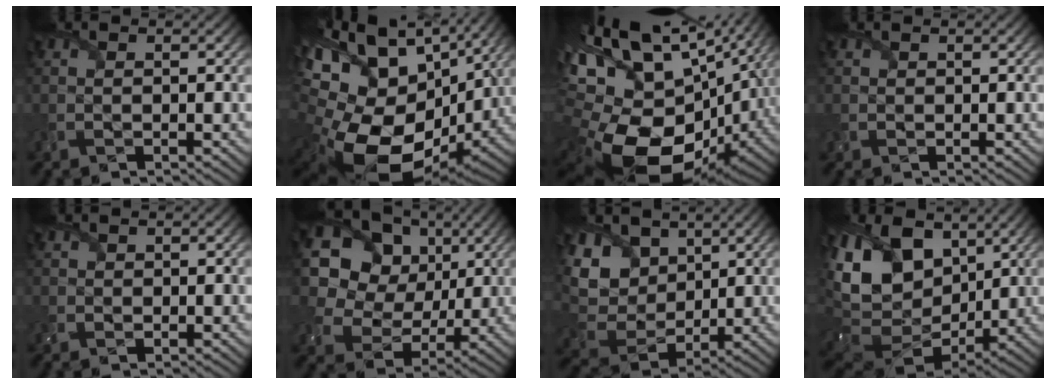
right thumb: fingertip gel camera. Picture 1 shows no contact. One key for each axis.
{"total": 20.9, "fx": 0.9, "fy": 14.1, "fz": 15.3, "tx": -0.323, "ty": -0.046, "tz": 0.054}
{"total": 20.2, "fx": 0.5, "fy": 12.3, "fz": 16.0, "tx": -0.325, "ty": -0.030, "tz": 0.045}
{"total": 0.8, "fx": 0.4, "fy": 0.6, "fz": 0.1, "tx": -0.006, "ty": 0.002, "tz": 0.008}
{"total": 0.8, "fx": 0.5, "fy": 0.7, "fz": 0.1, "tx": -0.005, "ty": 0.001, "tz": 0.010}
{"total": 15.4, "fx": 5.3, "fy": 12.4, "fz": 7.2, "tx": -0.227, "ty": 0.047, "tz": 0.110}
{"total": 11.7, "fx": 4.7, "fy": 8.8, "fz": 6.2, "tx": -0.205, "ty": 0.018, "tz": 0.086}
{"total": 17.8, "fx": 4.6, "fy": 12.3, "fz": 12.0, "tx": -0.271, "ty": 0.000, "tz": 0.099}